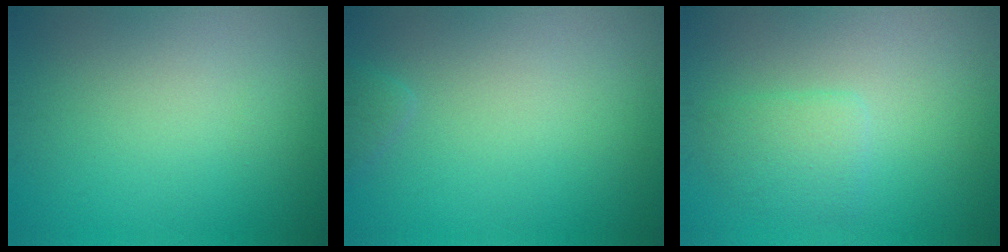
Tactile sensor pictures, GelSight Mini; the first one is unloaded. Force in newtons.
{"total": 0.8, "press": 0.8, "slide": 0.1}
{"total": 2.4, "press": 2.4, "slide": 0.2}